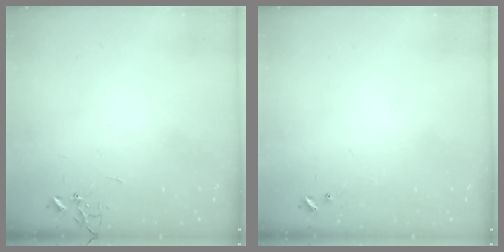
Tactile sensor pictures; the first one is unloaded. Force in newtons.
{"total": 4.5, "press": 4.4, "slide": 0.4}